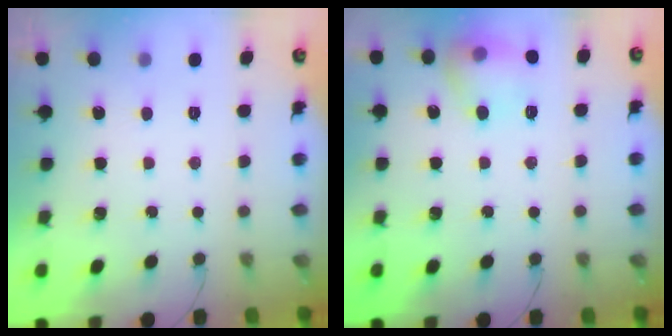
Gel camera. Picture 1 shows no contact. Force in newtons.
{"total": 11.8, "press": 11.7, "slide": 0.9}